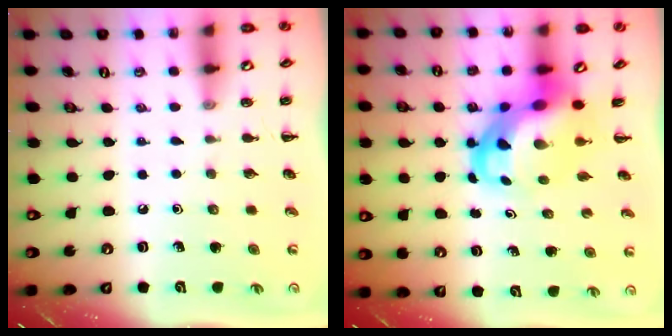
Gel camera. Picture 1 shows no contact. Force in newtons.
{"total": 7.8, "press": 7.6, "slide": 2.0}